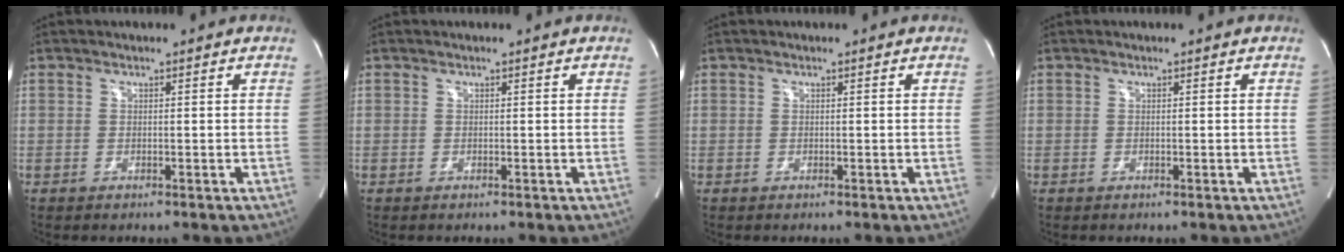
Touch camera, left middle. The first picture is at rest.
{"total": 0.0}
{"total": 0.0}
{"total": 0.0}